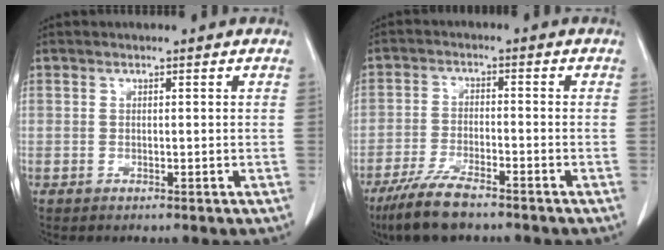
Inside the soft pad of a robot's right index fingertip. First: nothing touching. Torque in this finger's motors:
{"motor_torque": [-0.06, -0.11, -0.01, -0.03]}